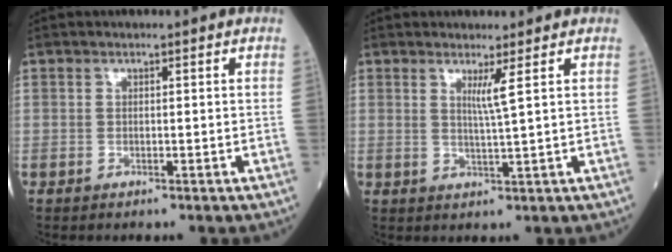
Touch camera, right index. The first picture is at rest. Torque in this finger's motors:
{"motor_torque": [0.11, 0.08, -0.06, 0.01]}